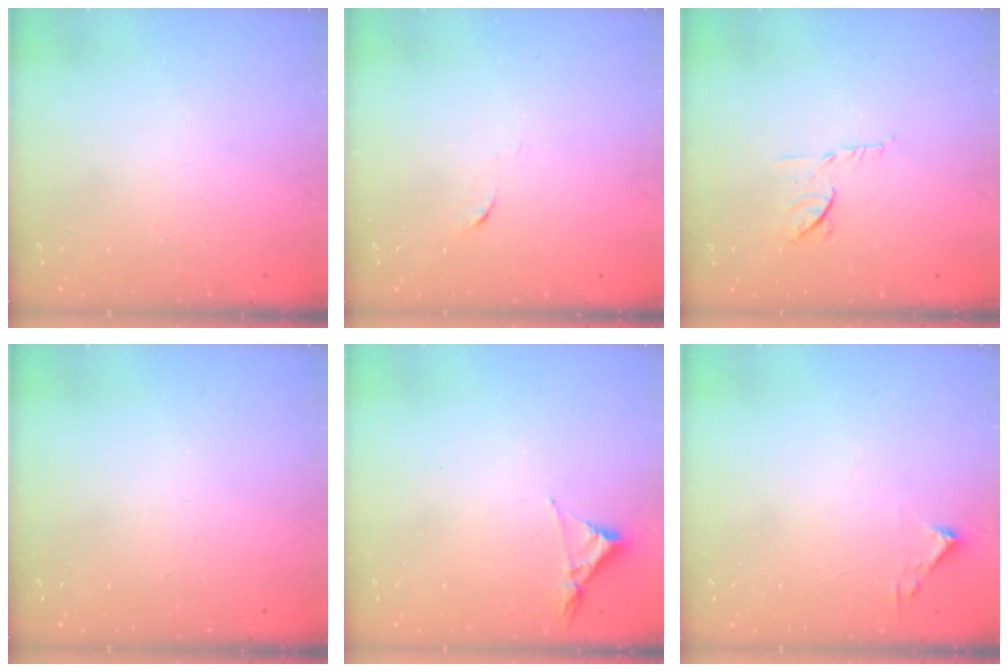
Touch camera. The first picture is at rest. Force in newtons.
{"total": 4.0, "press": 4.0, "slide": 0.6}
{"total": 7.8, "press": 7.8, "slide": 0.9}
{"total": 0.0}
{"total": 3.4, "press": 3.4, "slide": 0.5}
{"total": 2.4, "press": 2.4, "slide": 0.3}